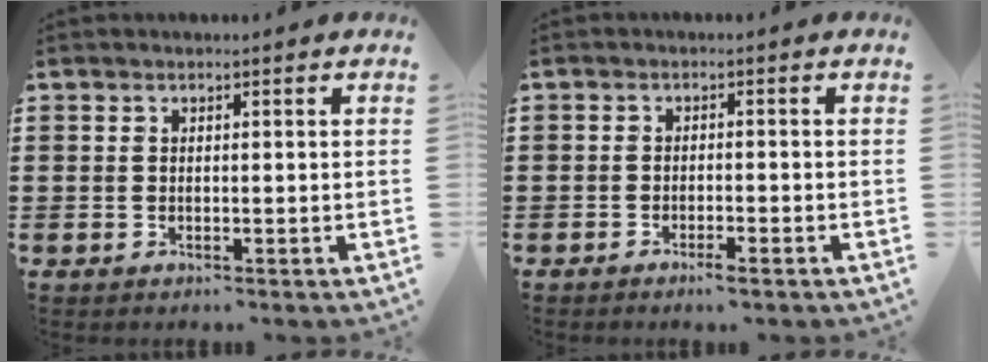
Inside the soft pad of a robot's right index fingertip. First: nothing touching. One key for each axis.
{"total": 1.6, "fx": -1.4, "fy": 0.1, "fz": 0.8, "tx": -0.017, "ty": -0.002, "tz": -0.025}